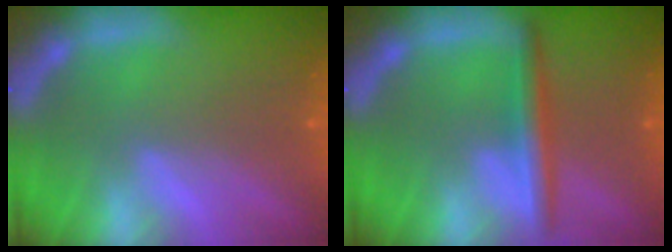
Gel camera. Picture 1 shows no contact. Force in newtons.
{"total": 3.5}